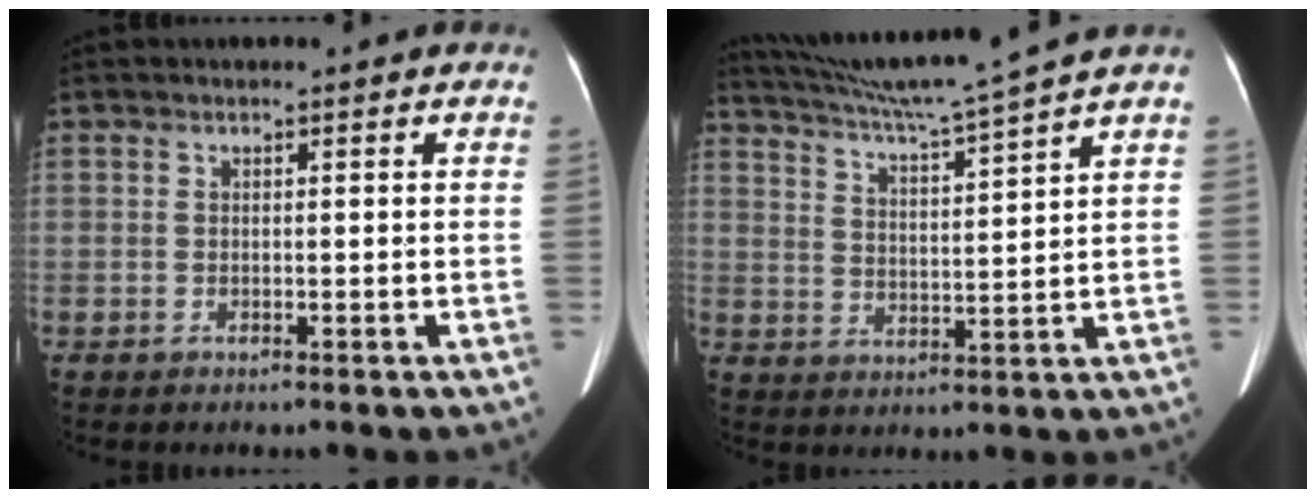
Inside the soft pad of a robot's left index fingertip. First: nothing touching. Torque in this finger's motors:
{"motor_torque": [0.40, -1.10, 0.00, 0.05]}